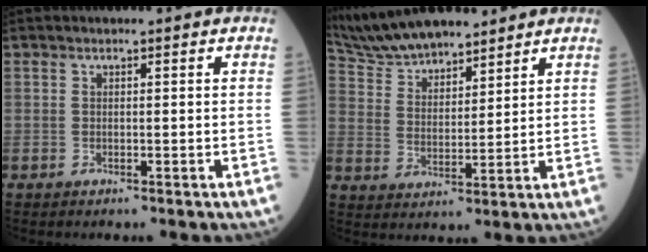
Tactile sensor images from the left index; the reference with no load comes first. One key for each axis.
{"total": 11.8, "fx": 10.7, "fy": 2.6, "fz": 4.1, "tx": -0.088, "ty": 0.023, "tz": 0.206}